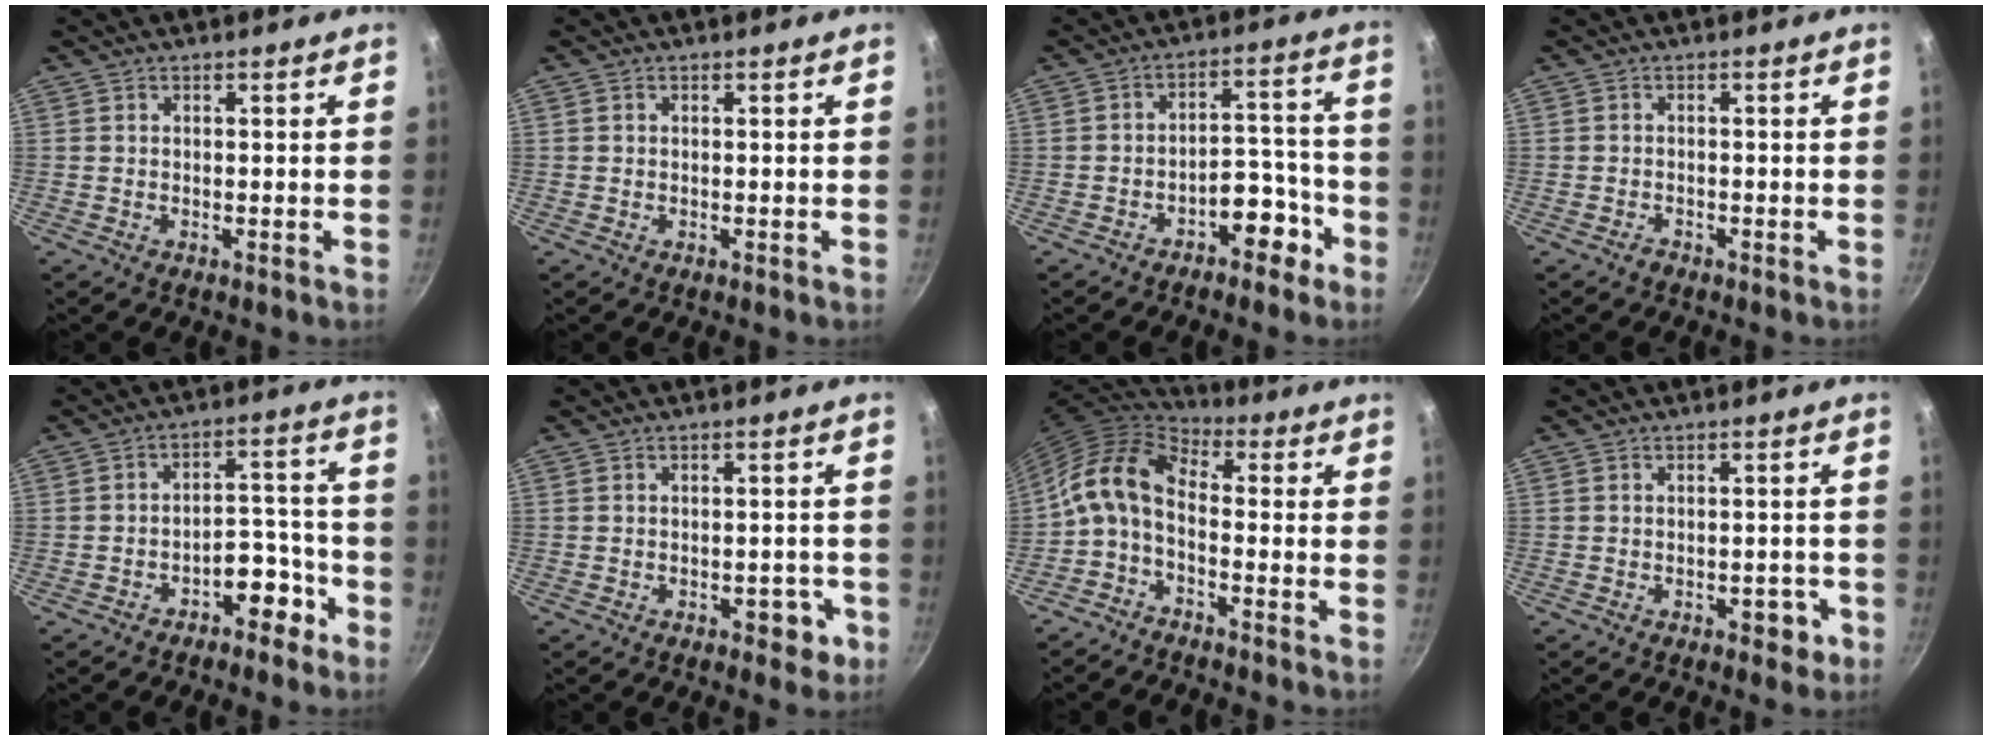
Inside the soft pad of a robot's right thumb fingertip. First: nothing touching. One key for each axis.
{"total": 0.0}
{"total": 8.1, "fx": -4.4, "fy": 4.6, "fz": 5.1, "tx": -0.043, "ty": 0.058, "tz": -0.065}
{"total": 0.9, "fx": -0.7, "fy": 0.4, "fz": 0.2, "tx": -0.004, "ty": 0.001, "tz": -0.017}
{"total": 7.7, "fx": -4.3, "fy": 4.5, "fz": 4.6, "tx": -0.037, "ty": 0.058, "tz": -0.064}
{"total": 4.0, "fx": -1.9, "fy": 2.2, "fz": 2.8, "tx": -0.017, "ty": 0.014, "tz": -0.021}
{"total": 9.9, "fx": -2.4, "fy": 5.6, "fz": 7.8, "tx": -0.145, "ty": 0.057, "tz": -0.064}
{"total": 3.3, "fx": -1.6, "fy": 1.9, "fz": 2.2, "tx": -0.014, "ty": 0.012, "tz": -0.018}